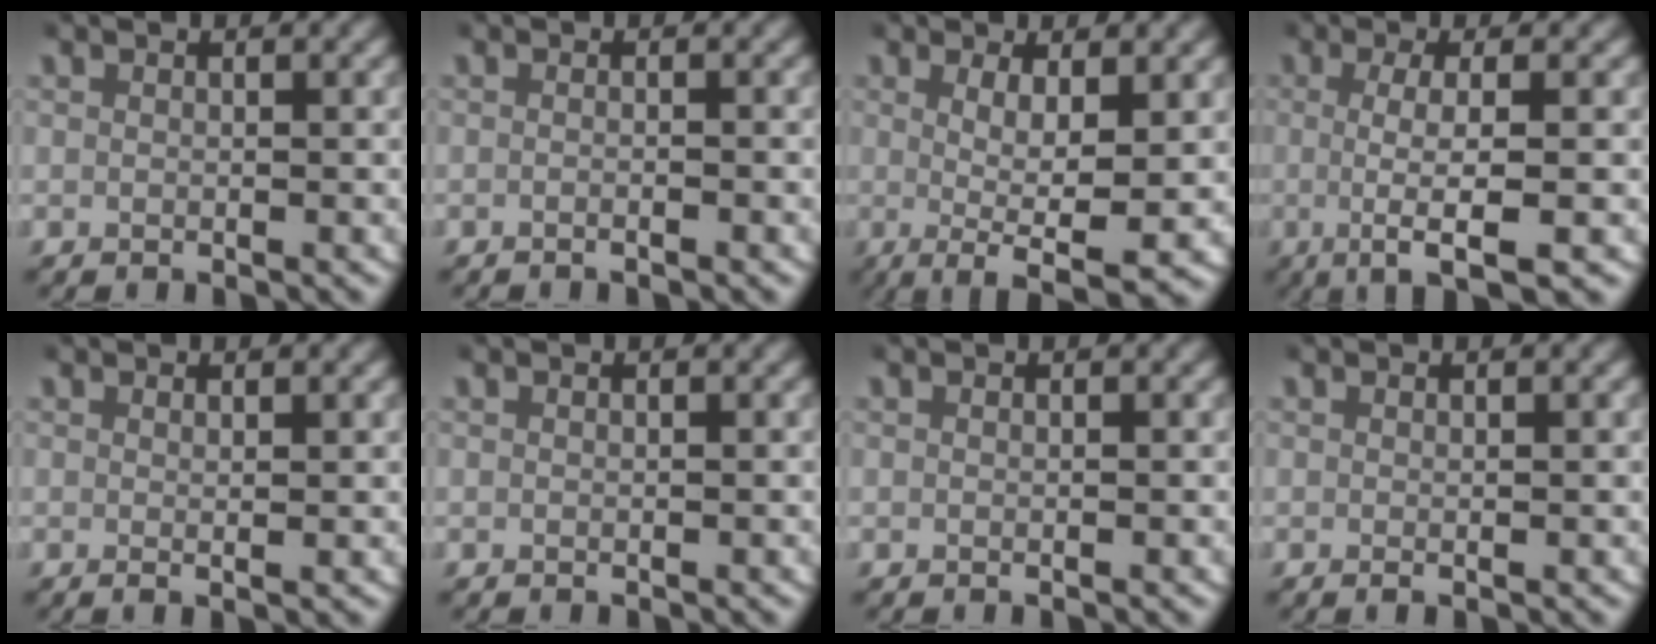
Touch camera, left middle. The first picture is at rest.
{"total": 0.8, "force": [-0.6, -0.3, 0.4], "torque": [-0.011, 0.001, -0.013]}
{"total": 6.2, "force": [-3.0, 1.4, 5.3], "torque": [-0.091, -0.033, -0.031]}
{"total": 5.8, "force": [-2.6, 0.6, 5.1], "torque": [-0.088, -0.015, -0.034]}
{"total": 0.9, "force": [0.4, -0.3, 0.8], "torque": [-0.016, -0.005, 0.007]}
{"total": 0.0}
{"total": 0.0}
{"total": 0.5, "force": [0.1, -0.2, 0.5], "torque": [-0.008, -0.002, 0.003]}